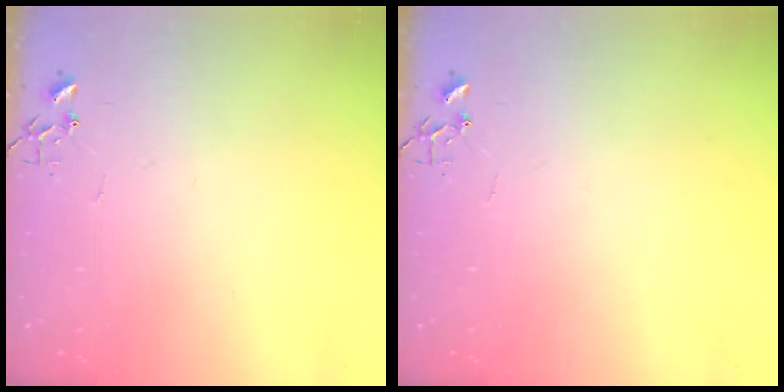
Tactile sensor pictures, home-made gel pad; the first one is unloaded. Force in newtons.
{"total": 0.0}